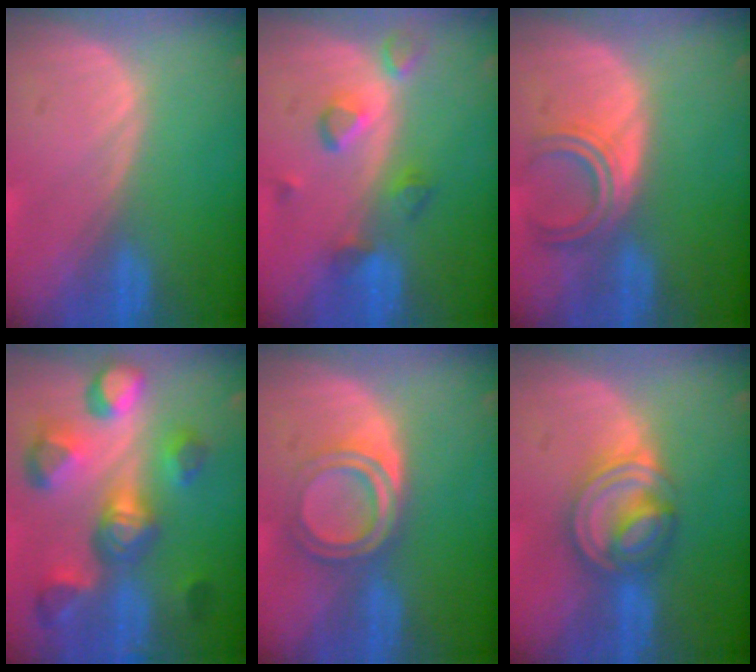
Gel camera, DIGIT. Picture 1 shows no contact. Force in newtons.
{"total": 4.8, "press": 4.8, "slide": 0.7}
{"total": 4.4, "press": 4.3, "slide": 1.1}
{"total": 10.7, "press": 10.0, "slide": 3.7}
{"total": 5.3, "press": 4.9, "slide": 2.1}
{"total": 7.4, "press": 6.5, "slide": 3.5}